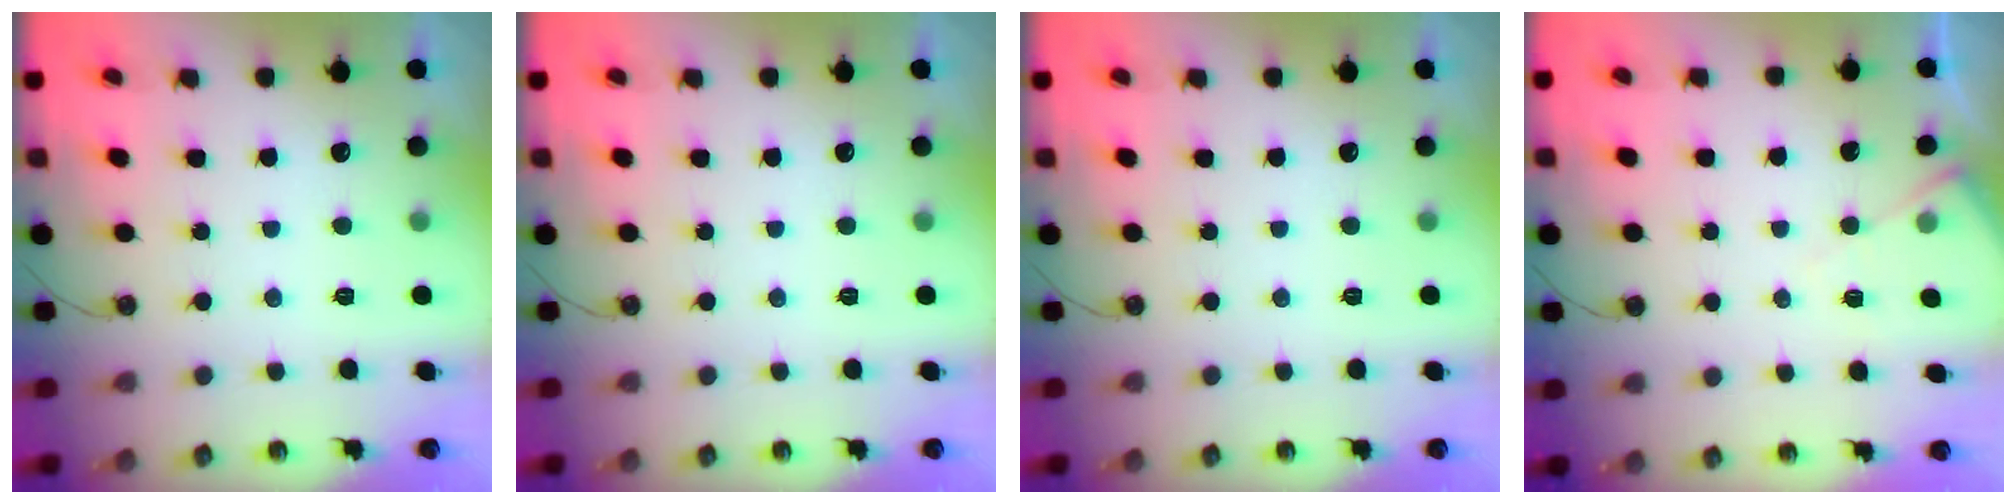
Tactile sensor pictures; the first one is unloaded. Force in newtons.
{"total": 0.0}
{"total": 0.0}
{"total": 7.0, "press": 6.9, "slide": 0.6}